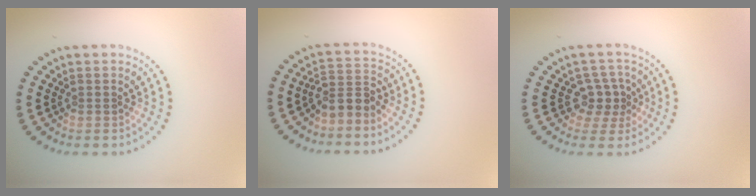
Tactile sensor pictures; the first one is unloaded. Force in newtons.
{"total": 2.6, "press": 1.8, "slide": 1.9}
{"total": 2.5, "press": 2.0, "slide": 1.5}